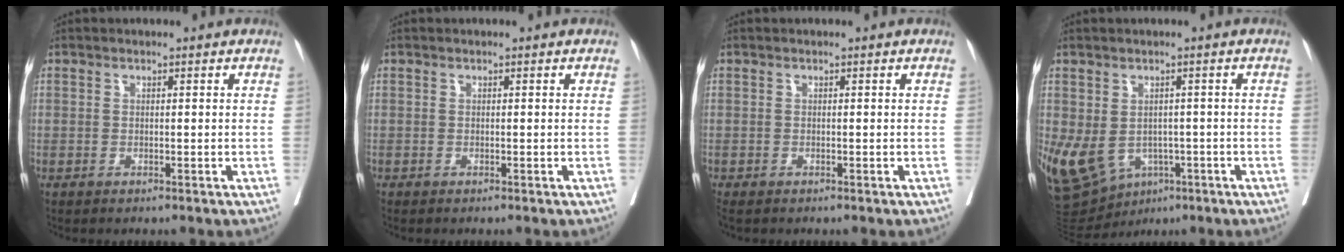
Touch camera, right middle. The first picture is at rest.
{"total": 0.0}
{"total": 1.1, "force": [-1.0, 0.4, 0.3], "torque": [-0.012, -0.005, -0.019]}
{"total": 12.1, "force": [-4.6, 8.8, 6.9], "torque": [-0.150, -0.001, -0.059]}